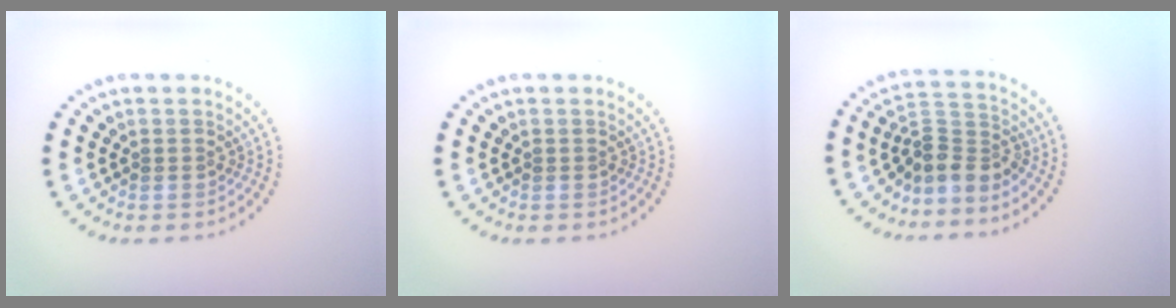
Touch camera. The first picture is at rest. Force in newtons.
{"total": 0.0}
{"total": 3.5, "press": 2.4, "slide": 2.5}